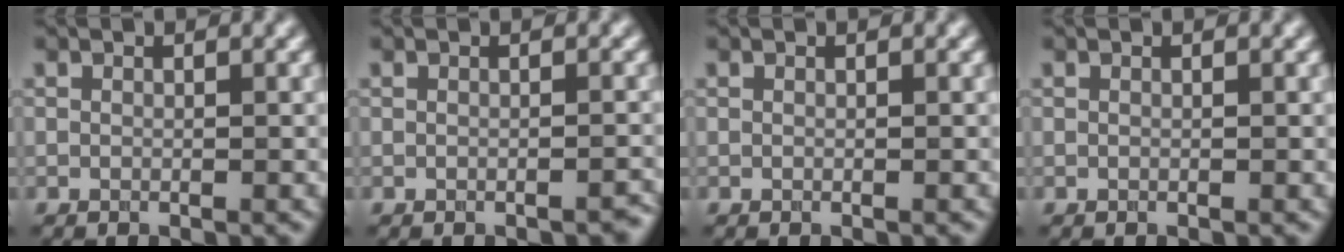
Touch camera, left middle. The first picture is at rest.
{"total": 0.9, "force": [-0.8, 0.1, 0.2], "torque": [-0.002, 0.002, -0.012]}
{"total": 0.0}
{"total": 0.0}